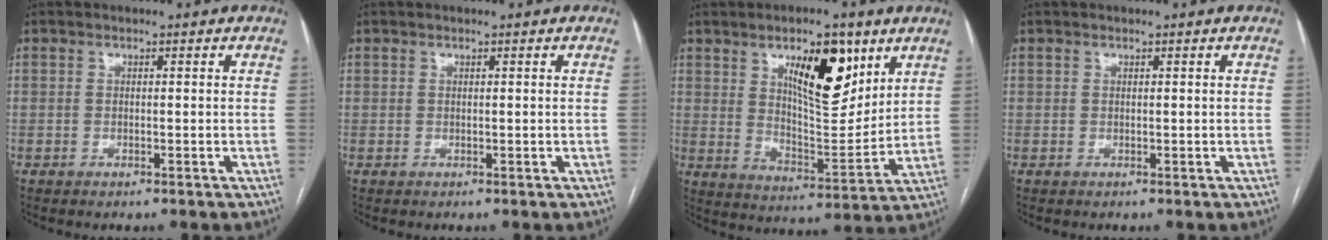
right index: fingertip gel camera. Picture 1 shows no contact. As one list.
[{"total": 0.0}, {"total": 13.7, "force": [6.8, 4.6, 10.9], "torque": [-0.169, -0.002, 0.118]}, {"total": 0.0}]